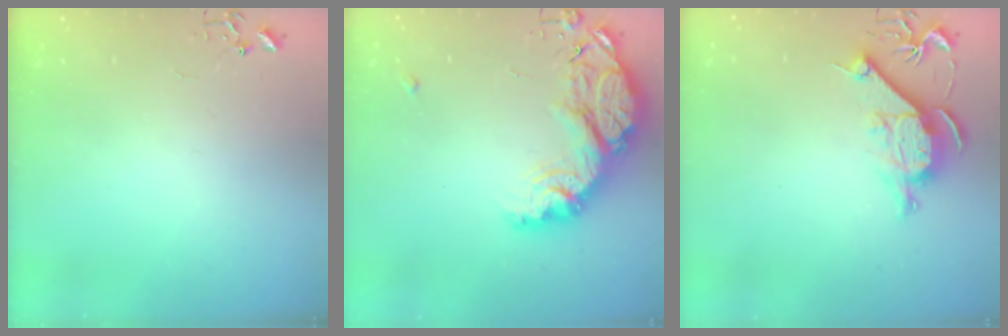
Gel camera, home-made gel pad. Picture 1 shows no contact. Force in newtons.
{"total": 20.5, "press": 20.5, "slide": 1.5}
{"total": 10.4, "press": 10.4, "slide": 1.2}